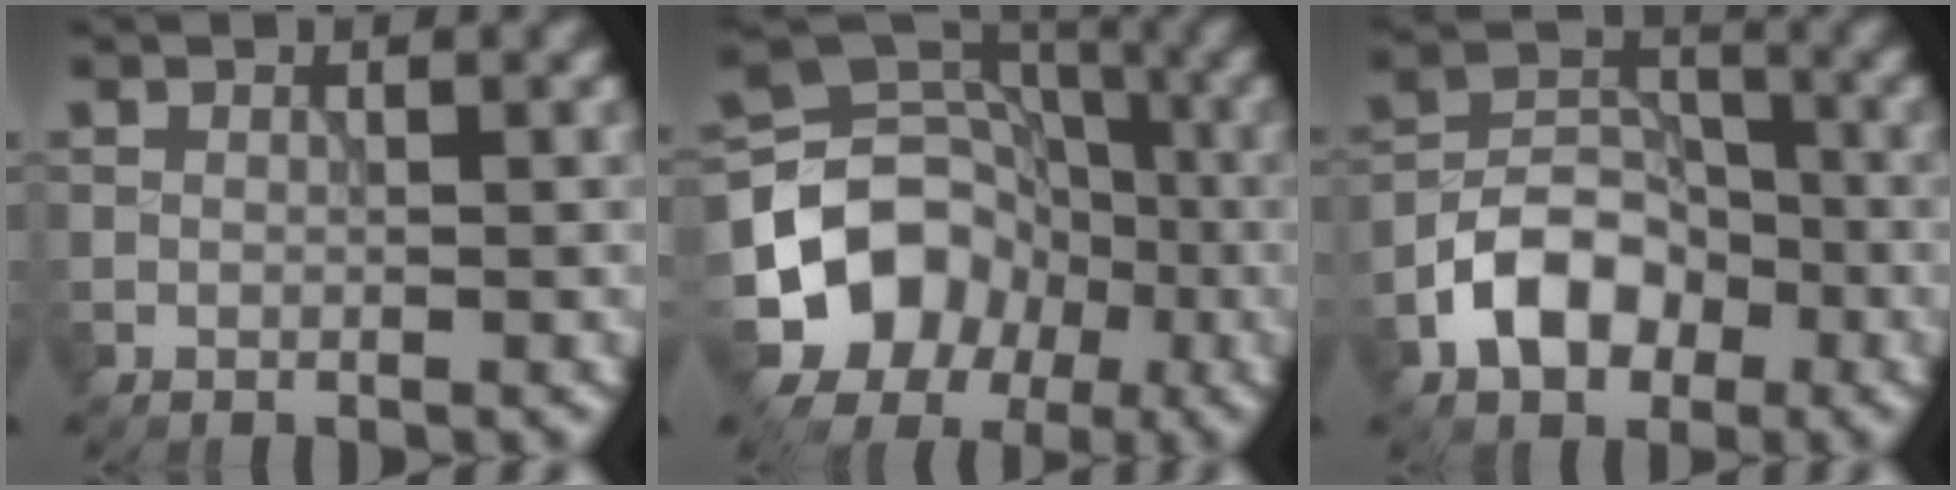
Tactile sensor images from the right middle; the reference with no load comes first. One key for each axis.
{"total": 8.6, "fx": -3.0, "fy": 7.2, "fz": 3.6, "tx": -0.045, "ty": 0.003, "tz": -0.061}
{"total": 6.0, "fx": -2.9, "fy": 4.1, "fz": 3.2, "tx": -0.051, "ty": 0.003, "tz": -0.061}